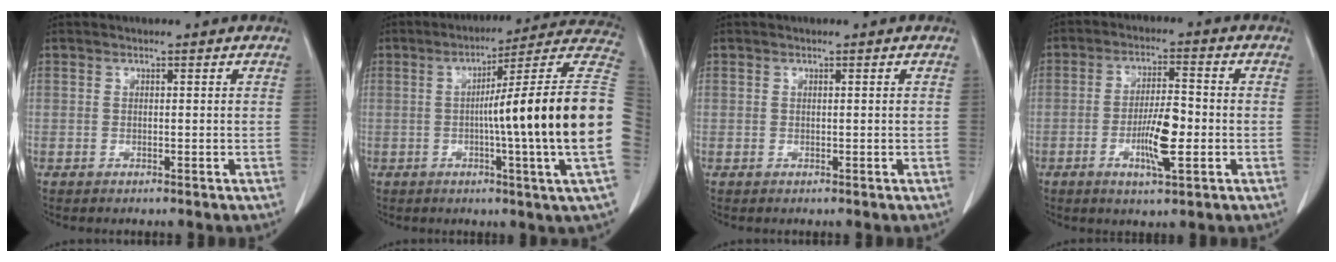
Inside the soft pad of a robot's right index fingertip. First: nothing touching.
{"total": 21.1, "force": [-1.6, -2.6, 20.9], "torque": [-0.229, 0.015, -0.042]}
{"total": 0.0}
{"total": 7.5, "force": [-2.1, 1.5, 7.0], "torque": [-0.131, -0.001, -0.036]}